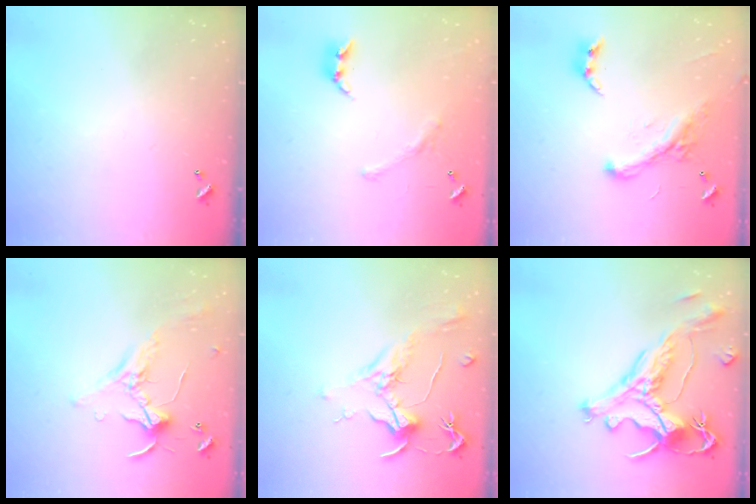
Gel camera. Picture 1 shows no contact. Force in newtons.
{"total": 1.6, "press": 1.1, "slide": 1.1}
{"total": 2.2, "press": 2.2, "slide": 0.1}
{"total": 0.8, "press": 0.7, "slide": 0.4}
{"total": 2.0, "press": 1.7, "slide": 0.9}
{"total": 2.1, "press": 1.6, "slide": 1.3}